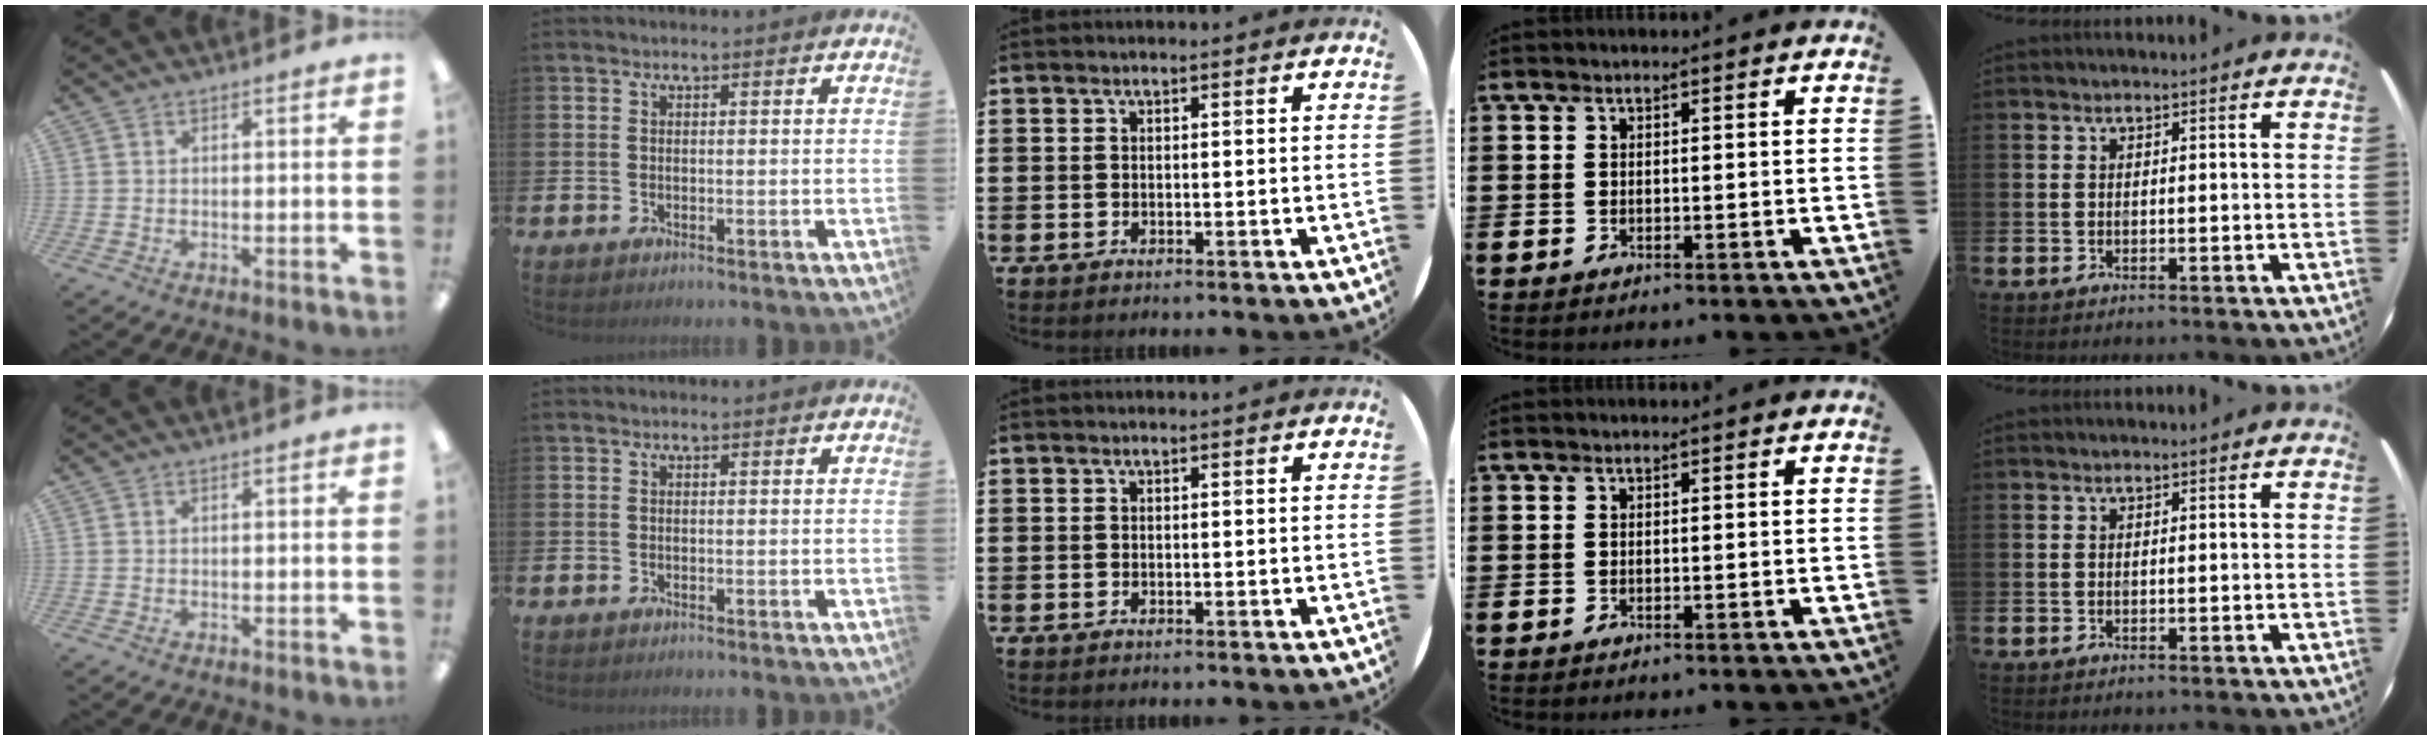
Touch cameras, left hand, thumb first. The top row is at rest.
{}